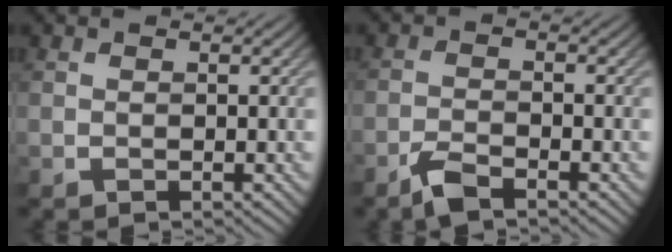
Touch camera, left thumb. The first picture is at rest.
{"total": 3.2, "force": [-2.5, 0.8, 1.9], "torque": [-0.043, -0.001, -0.056]}